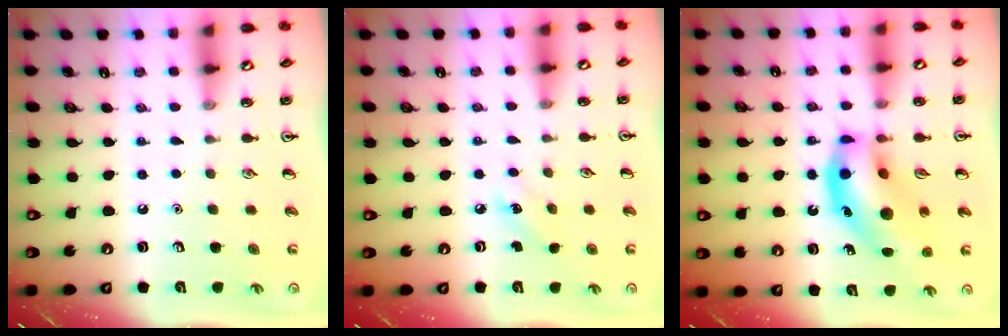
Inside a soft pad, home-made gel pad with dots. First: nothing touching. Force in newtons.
{"total": 5.0, "press": 4.8, "slide": 1.3}
{"total": 16.5, "press": 15.8, "slide": 4.8}